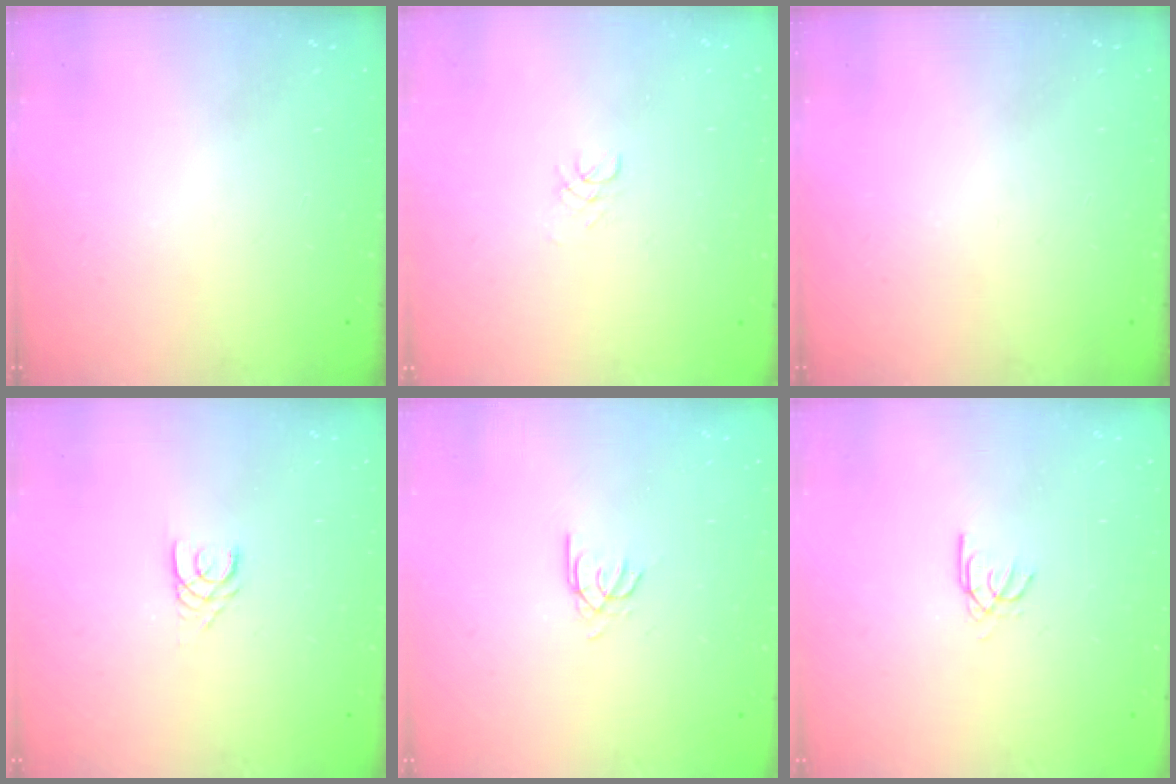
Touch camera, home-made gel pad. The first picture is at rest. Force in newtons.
{"total": 1.7, "press": 1.7, "slide": 0.2}
{"total": 0.0}
{"total": 3.1, "press": 3.1, "slide": 0.3}
{"total": 2.6, "press": 2.6, "slide": 0.2}
{"total": 2.4, "press": 2.4, "slide": 0.3}